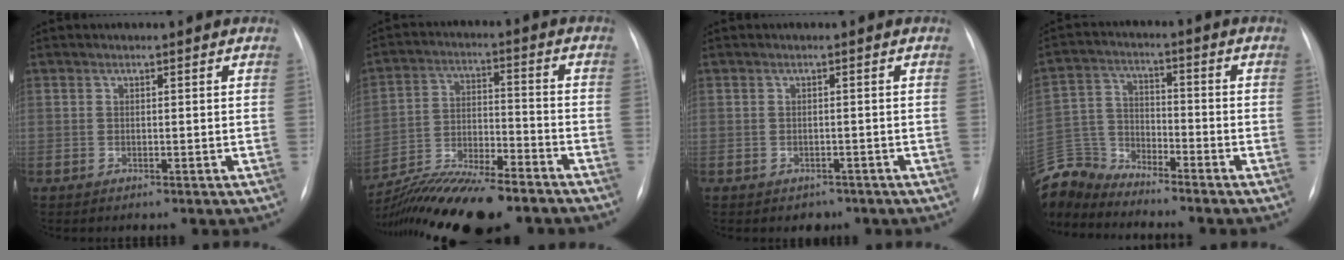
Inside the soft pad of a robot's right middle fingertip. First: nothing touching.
{"total": 16.1, "force": [-13.7, 2.5, 8.2], "torque": [-0.157, -0.003, -0.234]}
{"total": 1.8, "force": [-1.2, 1.3, 0.3], "torque": [-0.006, 0.004, -0.010]}
{"total": 8.7, "force": [-8.7, 0.6, -0.1], "torque": [-0.003, 0.017, -0.176]}